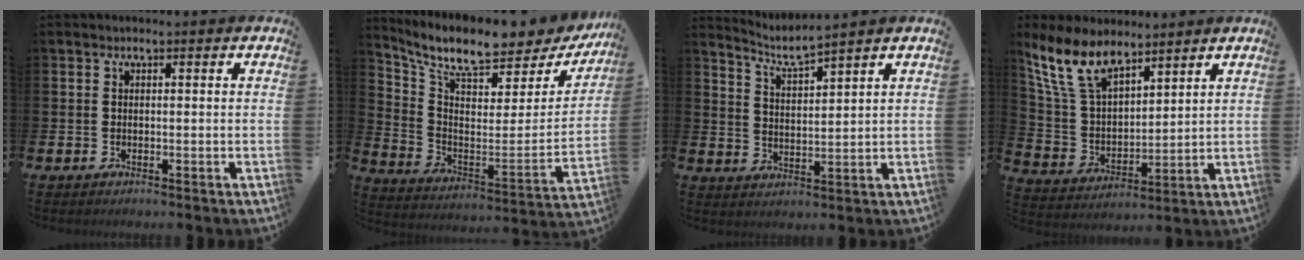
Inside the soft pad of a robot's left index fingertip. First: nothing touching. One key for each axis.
{"total": 8.8, "fx": 7.6, "fy": 2.2, "fz": 3.8, "tx": -0.097, "ty": -0.065, "tz": 0.123}
{"total": 4.1, "fx": 3.9, "fy": 0.0, "fz": 1.2, "tx": -0.040, "ty": -0.022, "tz": 0.066}
{"total": 10.0, "fx": 8.0, "fy": 4.2, "fz": 4.4, "tx": -0.125, "ty": -0.022, "tz": 0.151}